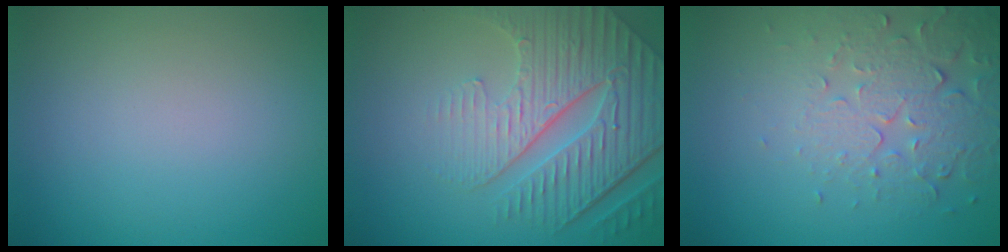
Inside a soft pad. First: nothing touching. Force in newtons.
{"total": 7.4, "press": 5.6, "slide": 4.9}
{"total": 5.2, "press": 3.8, "slide": 3.5}